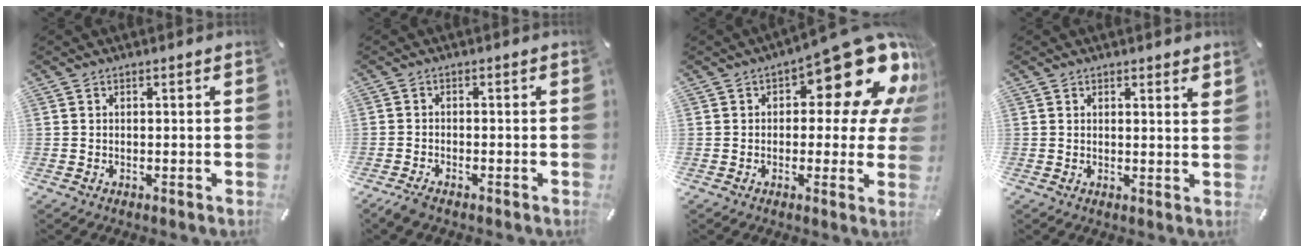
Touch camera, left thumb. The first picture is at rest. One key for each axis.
{"total": 2.1, "fx": -1.8, "fy": 0.5, "fz": 1.0, "tx": -0.030, "ty": 0.003, "tz": -0.038}
{"total": 18.6, "fx": 8.6, "fy": 8.0, "fz": 14.5, "tx": -0.183, "ty": -0.061, "tz": 0.138}
{"total": 1.6, "fx": 1.4, "fy": 0.4, "fz": 0.8, "tx": -0.002, "ty": -0.007, "tz": 0.022}